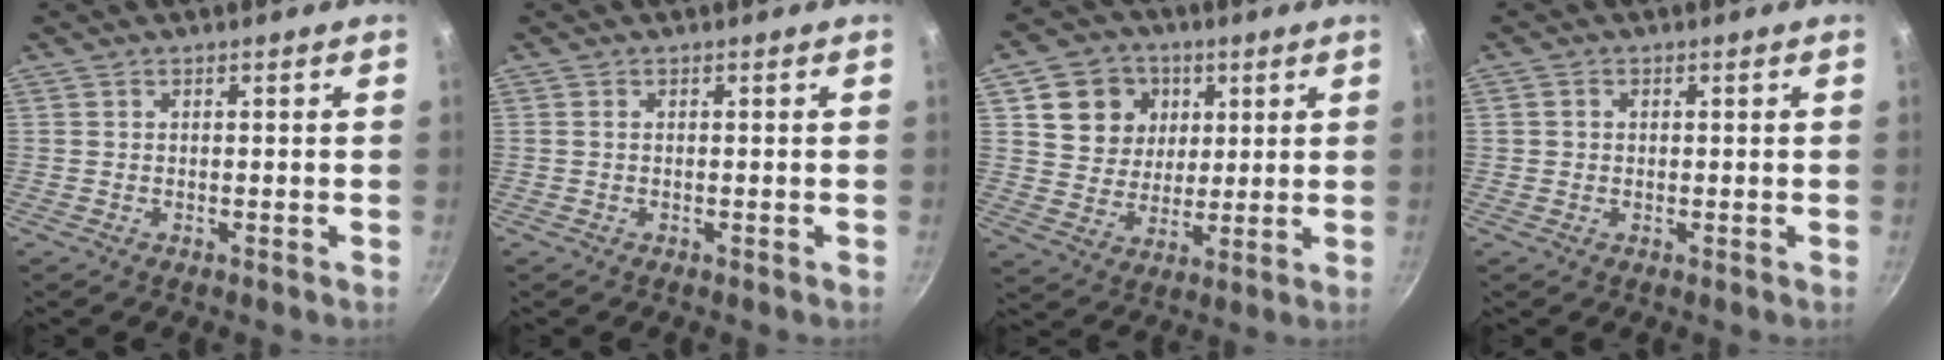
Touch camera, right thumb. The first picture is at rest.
{"total": 0.0}
{"total": 11.7, "force": [4.0, 10.1, 4.3], "torque": [-0.042, -0.009, 0.068]}
{"total": 0.9, "force": [0.1, 0.9, 0.3], "torque": [-0.004, 0.002, -0.001]}